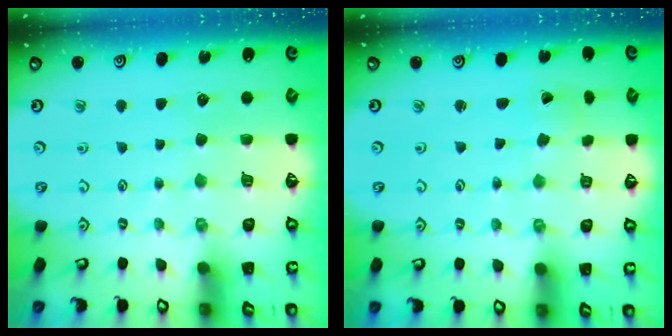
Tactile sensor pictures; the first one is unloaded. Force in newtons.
{"total": 0.0}